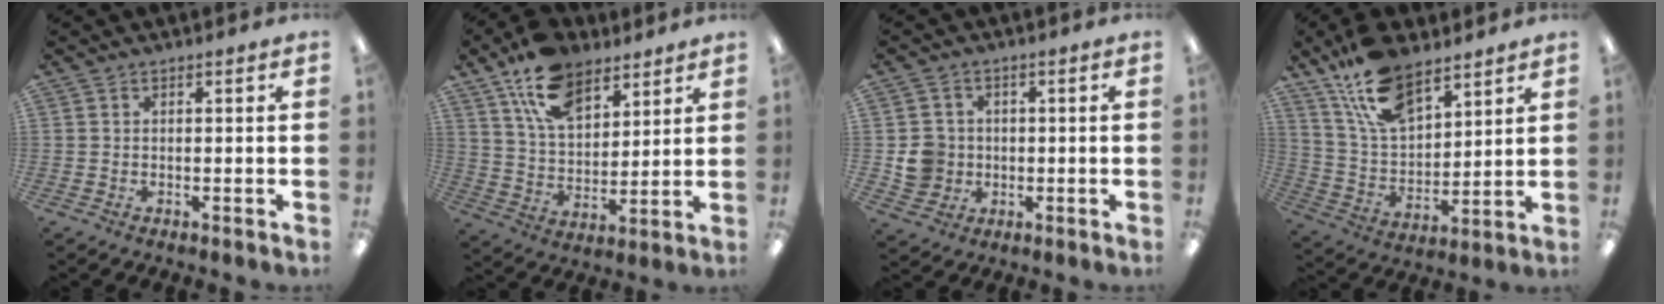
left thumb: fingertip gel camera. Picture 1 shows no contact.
{"total": 14.8, "force": [9.8, 8.3, 7.4], "torque": [-0.140, -0.035, 0.183]}
{"total": 6.5, "force": [-0.4, 6.3, 1.6], "torque": [-0.031, 0.014, -0.003]}
{"total": 16.9, "force": [11.6, 7.9, 9.3], "torque": [-0.186, -0.048, 0.213]}